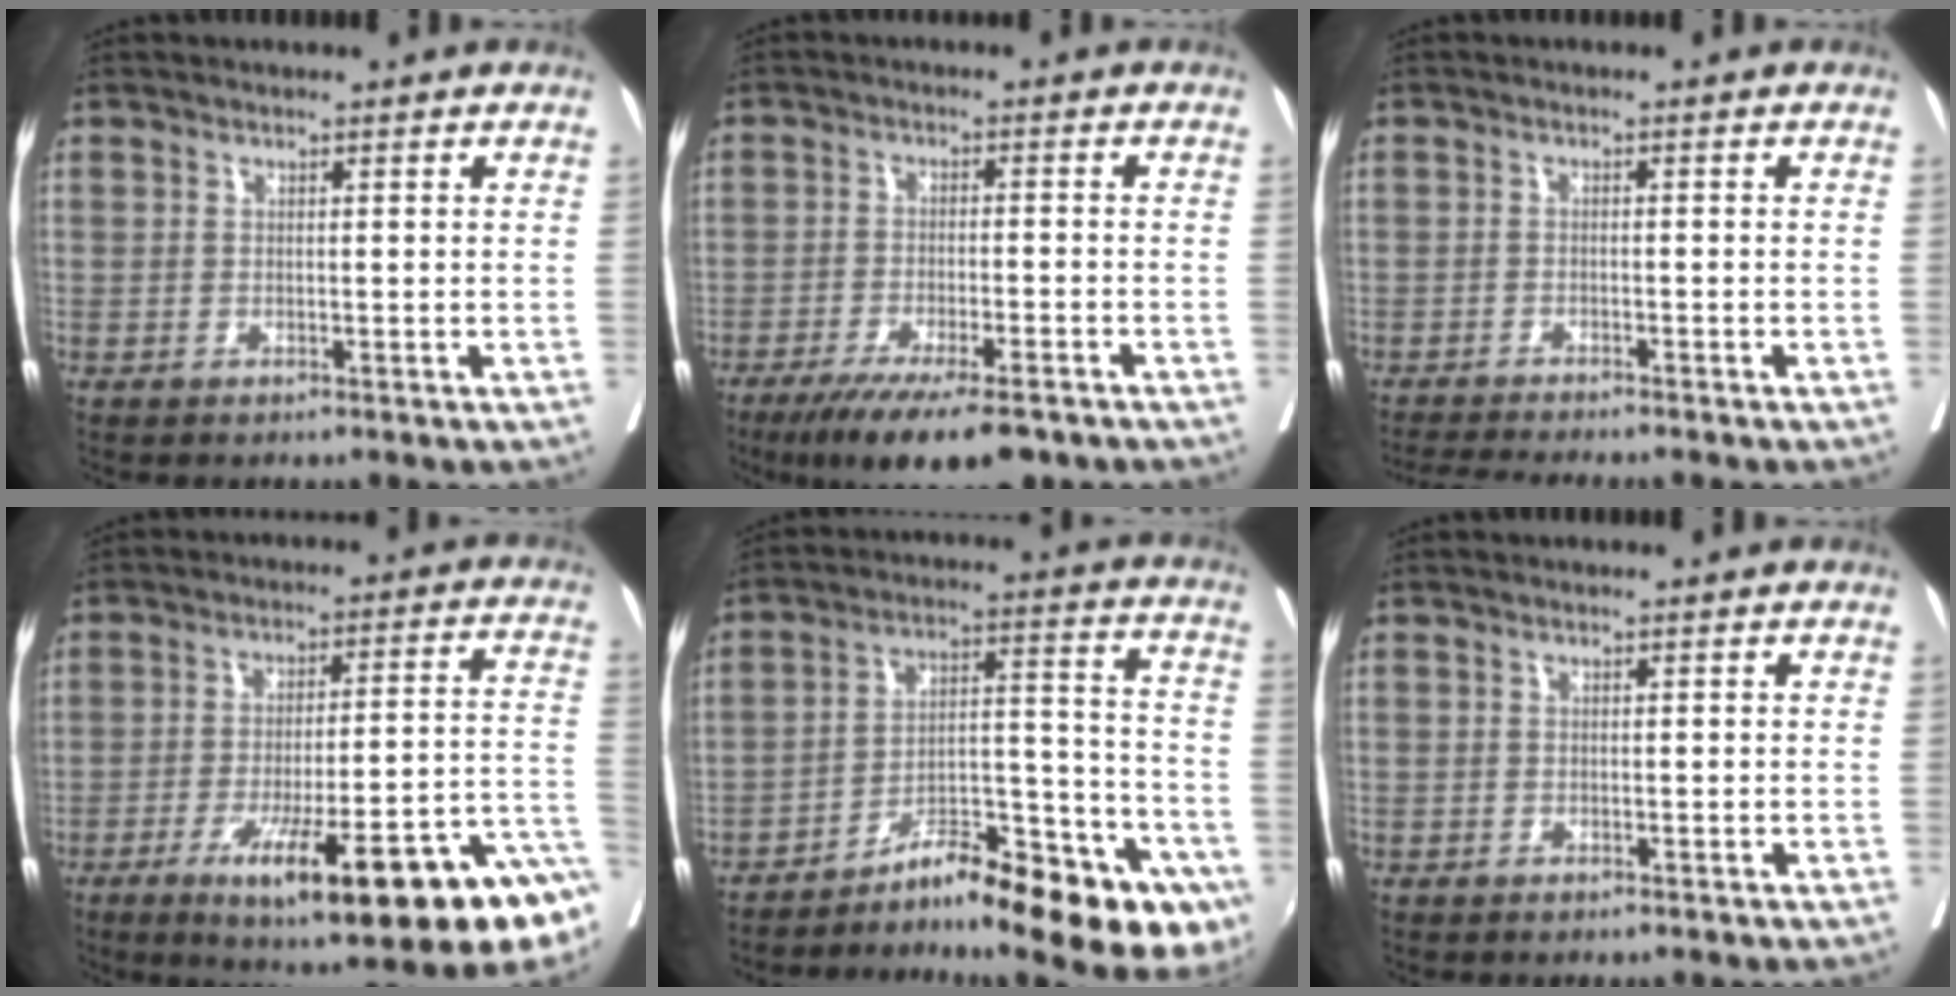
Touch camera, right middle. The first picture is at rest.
{"total": 12.7, "force": [-9.4, 2.3, 8.1], "torque": [-0.121, -0.024, -0.148]}
{"total": 7.8, "force": [-7.1, 0.1, 3.3], "torque": [-0.040, -0.014, -0.109]}
{"total": 20.9, "force": [-11.0, 2.9, 17.5], "torque": [-0.178, -0.003, -0.161]}
{"total": 20.6, "force": [-14.3, 4.1, 14.2], "torque": [-0.143, 0.043, -0.217]}
{"total": 1.0, "force": [-0.6, 0.8, 0.0], "torque": [-0.005, 0.006, -0.011]}